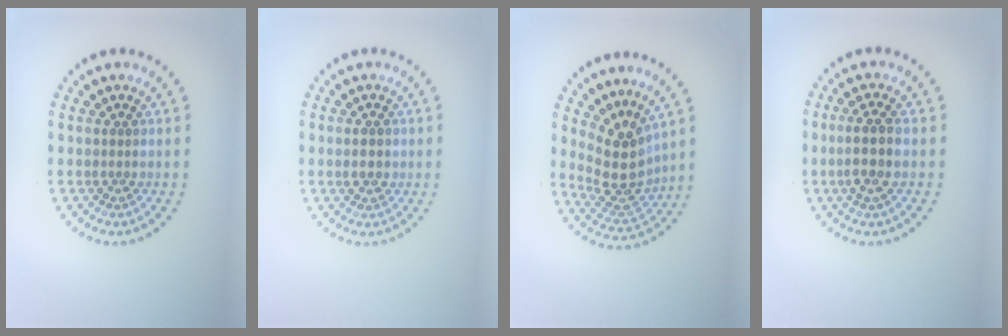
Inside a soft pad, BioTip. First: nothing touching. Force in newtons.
{"total": 2.1, "press": 2.1, "slide": 0.1}
{"total": 4.4, "press": 3.7, "slide": 2.3}
{"total": 2.8, "press": 2.5, "slide": 1.3}